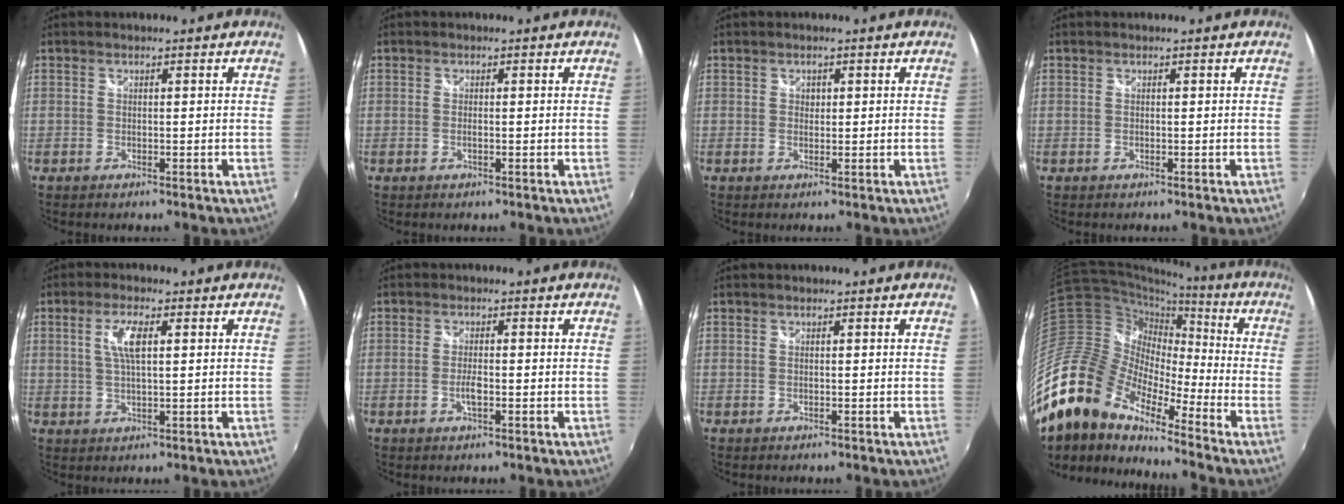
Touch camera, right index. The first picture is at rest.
{"total": 0.7, "force": [-0.2, 0.0, 0.7], "torque": [-0.015, 0.000, -0.005]}
{"total": 1.0, "force": [0.2, 0.9, 0.2], "torque": [-0.001, 0.001, 0.001]}
{"total": 0.0}
{"total": 5.0, "force": [1.4, 1.4, 4.6], "torque": [-0.088, 0.003, 0.025]}
{"total": 2.2, "force": [-0.7, 0.6, 2.0], "torque": [-0.041, -0.003, -0.013]}
{"total": 0.0}
{"total": 23.6, "force": [-17.0, 10.3, 12.8], "torque": [-0.244, -0.030, -0.340]}